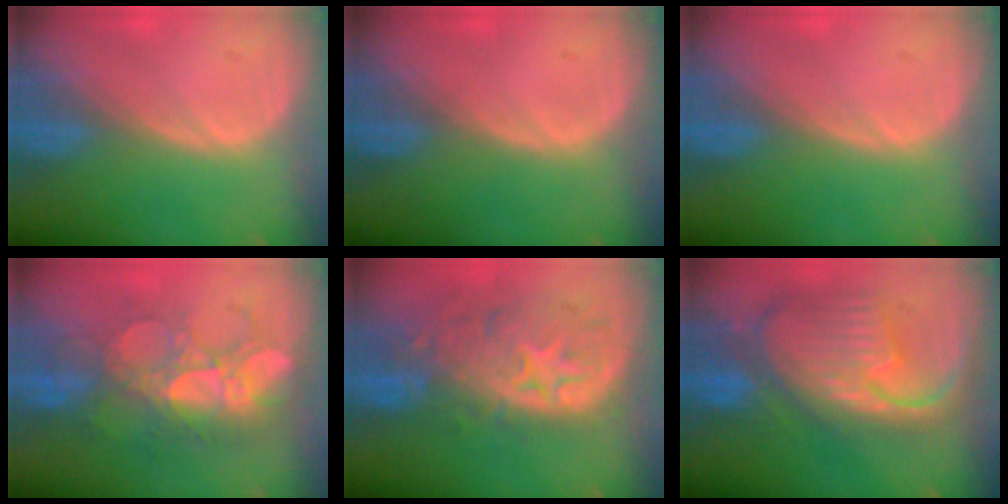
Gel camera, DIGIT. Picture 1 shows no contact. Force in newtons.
{"total": 0.0}
{"total": 0.0}
{"total": 9.1, "press": 8.9, "slide": 1.9}
{"total": 11.9, "press": 10.1, "slide": 6.3}
{"total": 12.3, "press": 10.7, "slide": 6.1}